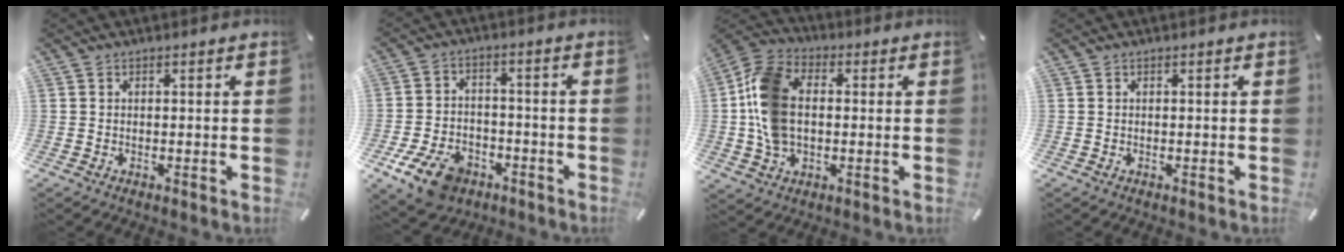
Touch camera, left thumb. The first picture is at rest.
{"total": 10.5, "force": [-6.0, 6.7, 5.6], "torque": [-0.112, 0.036, -0.105]}
{"total": 13.1, "force": [-0.2, 9.4, 9.2], "torque": [-0.203, 0.016, 0.002]}
{"total": 0.0}